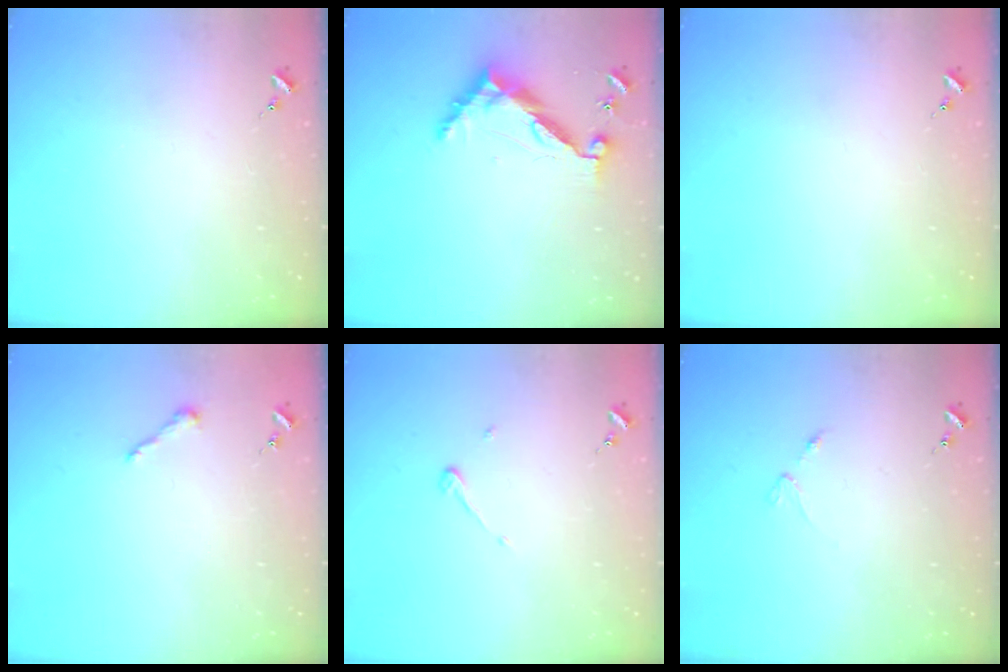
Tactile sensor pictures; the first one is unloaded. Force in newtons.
{"total": 9.6, "press": 9.6, "slide": 0.8}
{"total": 0.0}
{"total": 3.6, "press": 3.6, "slide": 0.4}
{"total": 3.7, "press": 3.7, "slide": 0.3}
{"total": 2.5, "press": 2.4, "slide": 0.4}